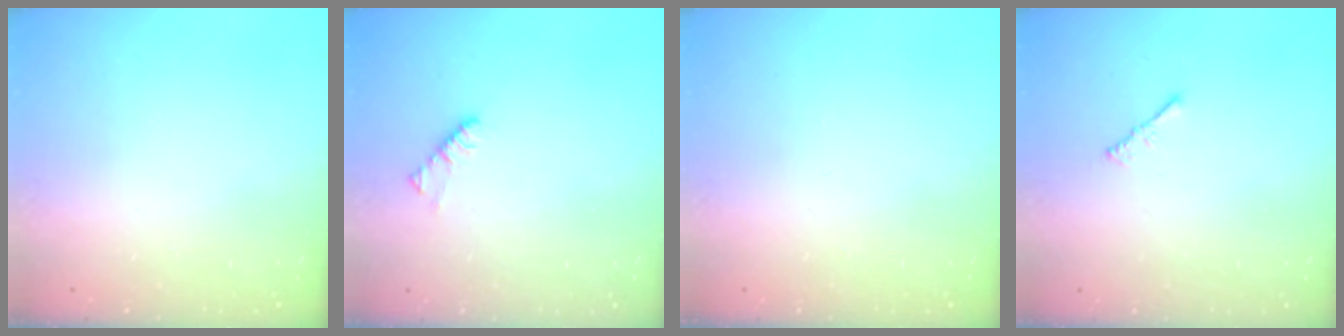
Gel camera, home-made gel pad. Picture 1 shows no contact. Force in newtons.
{"total": 4.5, "press": 4.5, "slide": 0.5}
{"total": 0.0}
{"total": 1.5, "press": 1.4, "slide": 0.4}